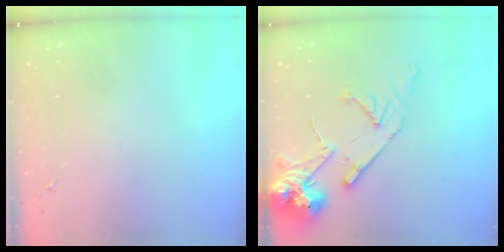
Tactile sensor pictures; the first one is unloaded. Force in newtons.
{"total": 15.7, "press": 15.5, "slide": 2.3}